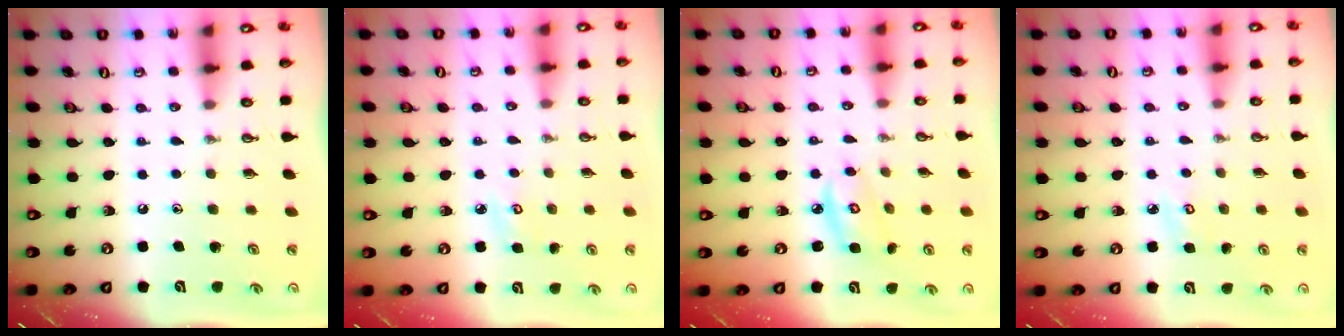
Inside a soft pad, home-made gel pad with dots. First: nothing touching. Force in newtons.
{"total": 3.8, "press": 3.8, "slide": 0.3}
{"total": 5.2, "press": 5.2, "slide": 0.2}
{"total": 3.8, "press": 3.8, "slide": 0.3}